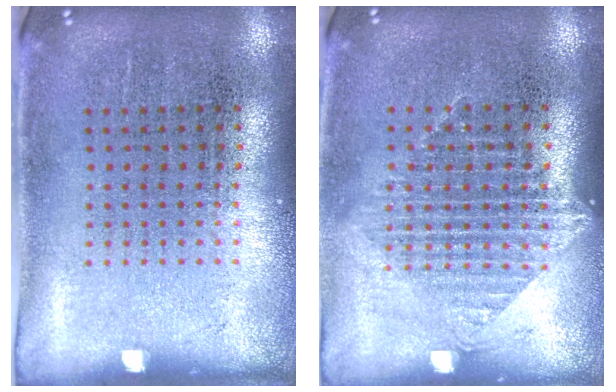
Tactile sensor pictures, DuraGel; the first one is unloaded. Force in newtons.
{"total": 1.2, "press": 1.1, "slide": 0.5}